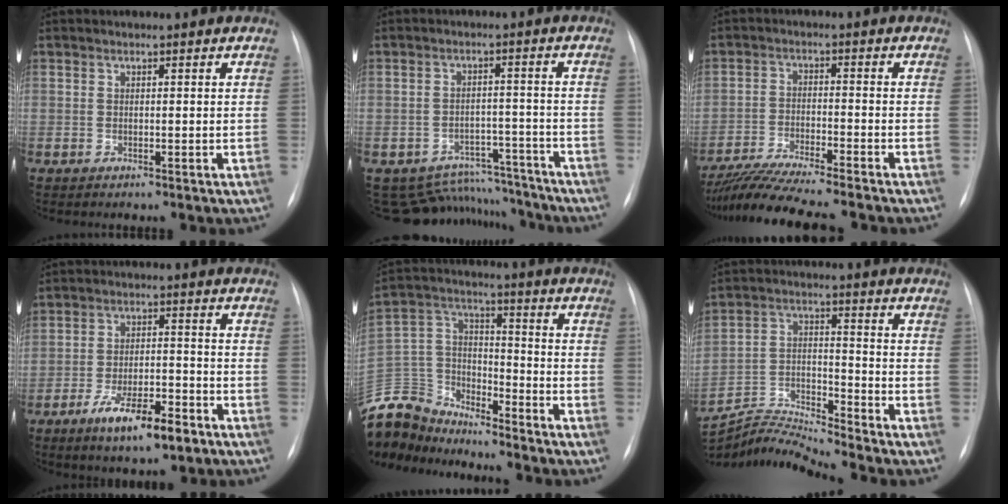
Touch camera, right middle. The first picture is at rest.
{"total": 10.5, "force": [-9.9, 3.7, -0.4], "torque": [0.009, 0.035, -0.129]}
{"total": 12.2, "force": [-10.8, -0.3, 5.7], "torque": [-0.101, -0.019, -0.177]}
{"total": 9.0, "force": [-5.4, 2.6, 6.8], "torque": [-0.124, -0.008, -0.084]}
{"total": 16.2, "force": [-15.2, 4.9, 2.9], "torque": [-0.075, 0.034, -0.280]}
{"total": 11.0, "force": [-10.8, -2.3, 0.1], "torque": [-0.016, 0.027, -0.202]}